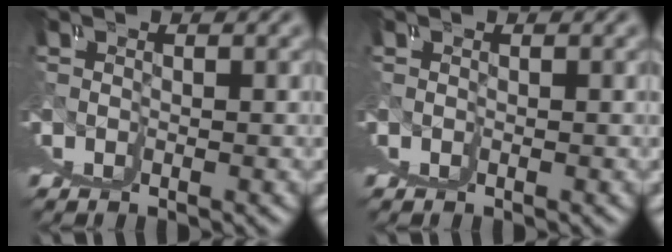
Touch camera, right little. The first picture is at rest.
{"total": 0.0}